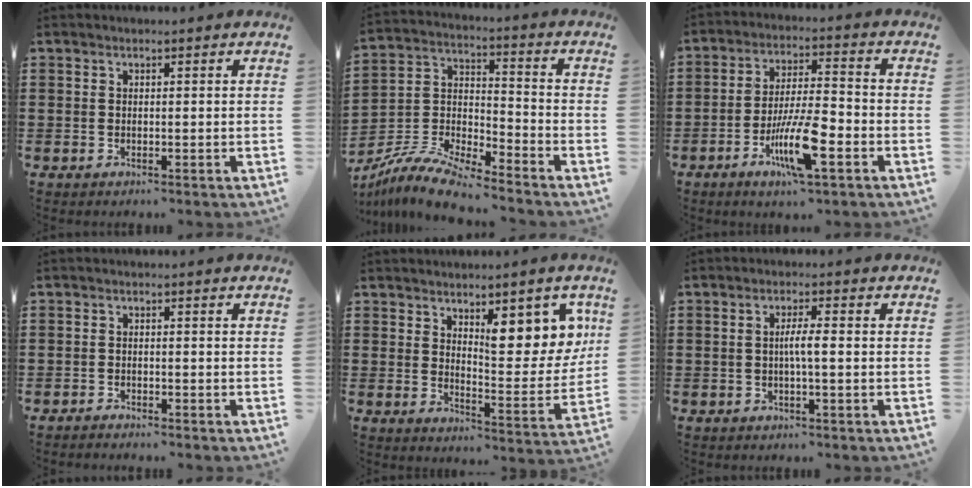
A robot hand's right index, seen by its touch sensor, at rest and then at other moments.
{"total": 9.1, "force": [-8.5, 0.7, 3.2], "torque": [-0.080, 0.002, -0.174]}
{"total": 10.4, "force": [-4.3, 2.6, 9.0], "torque": [-0.182, -0.002, -0.080]}
{"total": 1.2, "force": [-1.2, 0.1, 0.0], "torque": [-0.004, 0.003, -0.025]}
{"total": 9.6, "force": [5.7, 3.8, 6.7], "torque": [-0.096, -0.030, 0.094]}
{"total": 2.8, "force": [-0.4, 0.2, 2.7], "torque": [-0.050, -0.003, -0.008]}